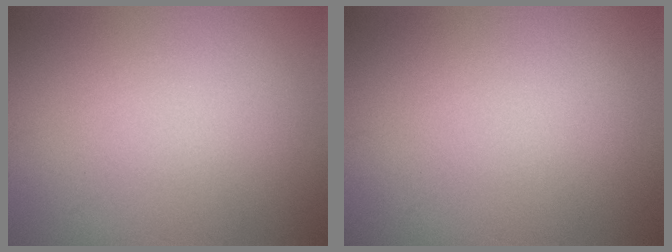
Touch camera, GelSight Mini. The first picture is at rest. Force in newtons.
{"total": 0.0}